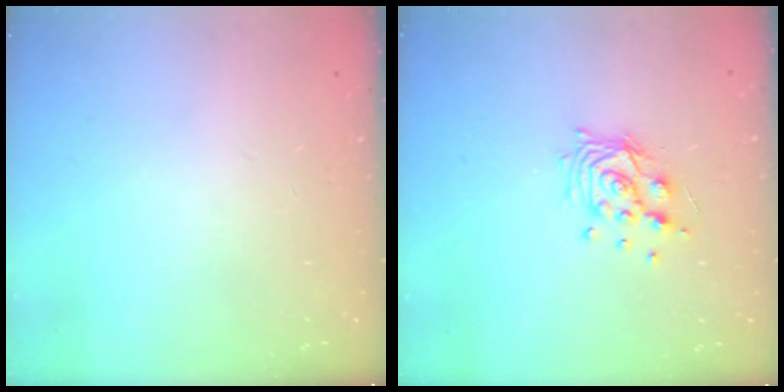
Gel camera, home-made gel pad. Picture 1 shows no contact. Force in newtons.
{"total": 10.5, "press": 10.5, "slide": 0.6}